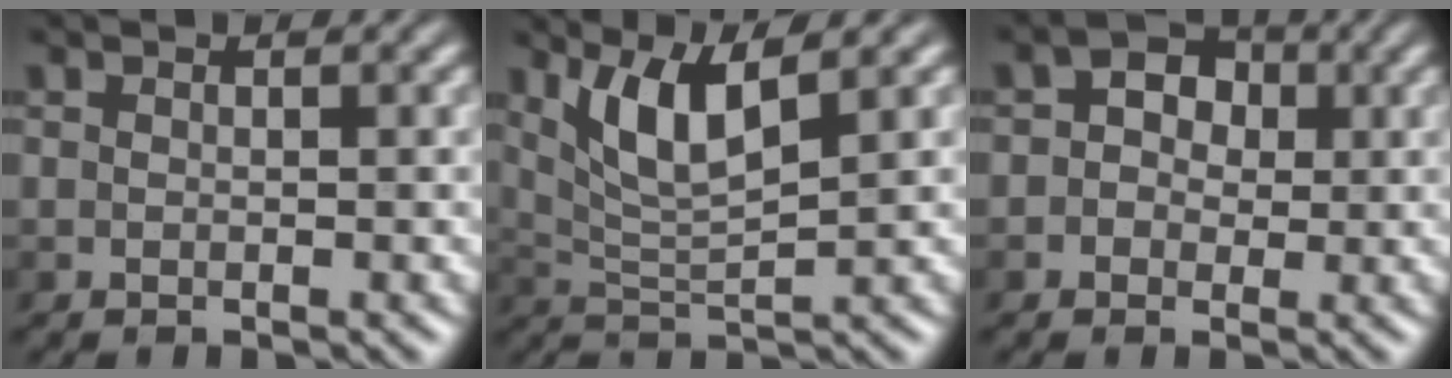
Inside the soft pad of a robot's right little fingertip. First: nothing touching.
{"total": 4.5, "force": [2.2, 0.9, 3.8], "torque": [-0.078, -0.004, 0.045]}
{"total": 2.6, "force": [0.0, 2.2, 1.2], "torque": [-0.011, 0.006, -0.007]}